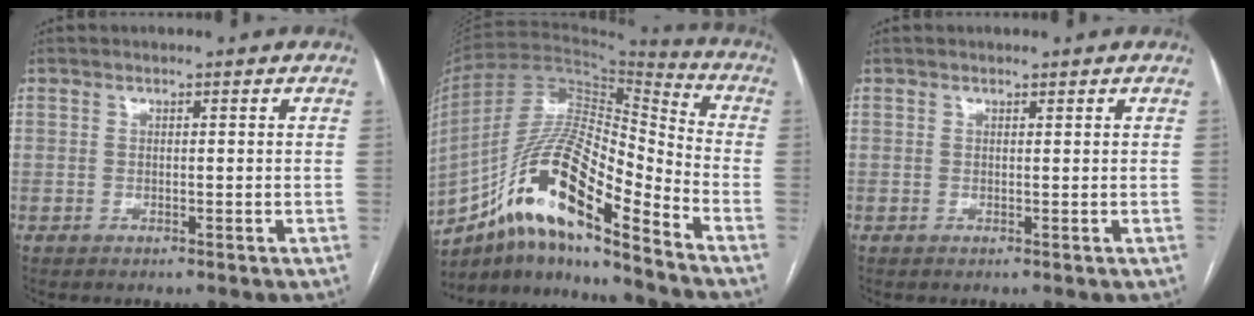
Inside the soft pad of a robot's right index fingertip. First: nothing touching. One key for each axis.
{"total": 19.0, "fx": -11.2, "fy": 3.3, "fz": 15.1, "tx": -0.293, "ty": 0.006, "tz": -0.197}
{"total": 0.0}